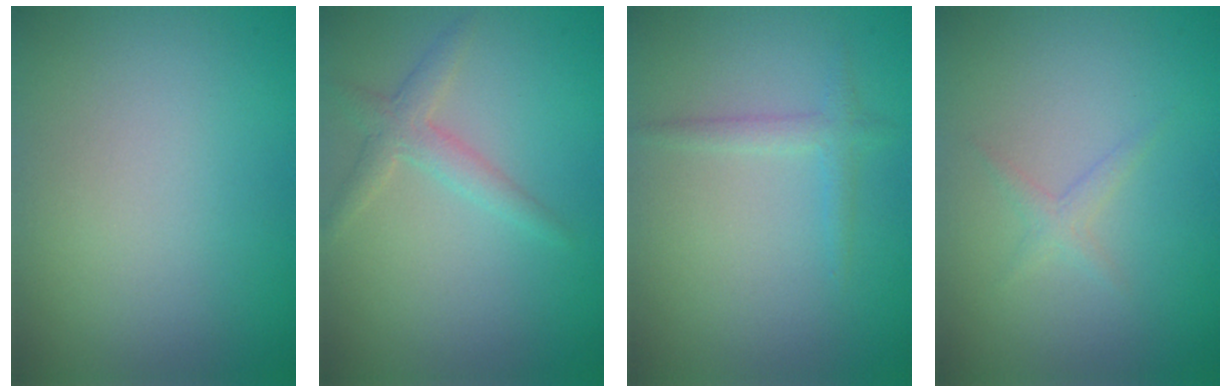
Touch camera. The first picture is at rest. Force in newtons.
{"total": 2.2, "press": 2.2, "slide": 0.1}
{"total": 1.3, "press": 1.3, "slide": 0.1}
{"total": 1.1, "press": 1.1, "slide": 0.1}